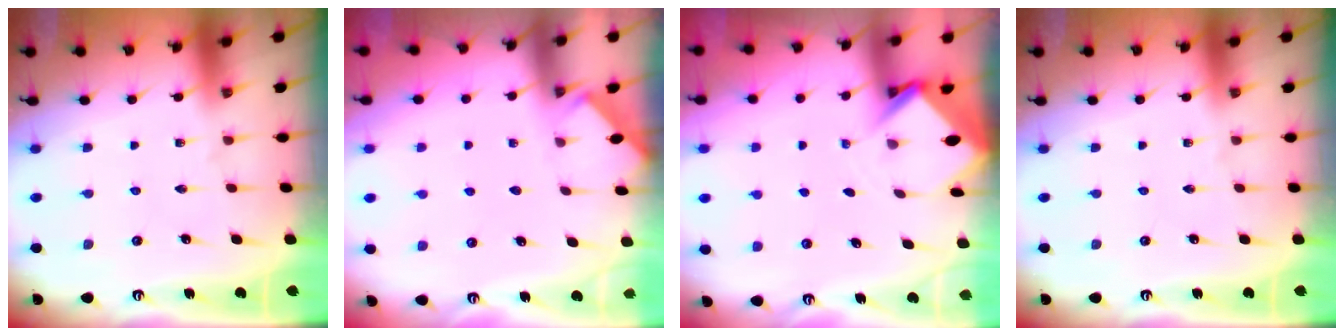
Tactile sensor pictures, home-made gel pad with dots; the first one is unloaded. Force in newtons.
{"total": 1.3, "press": 1.3, "slide": 0.3}
{"total": 2.9, "press": 2.9, "slide": 0.2}
{"total": 0.0}